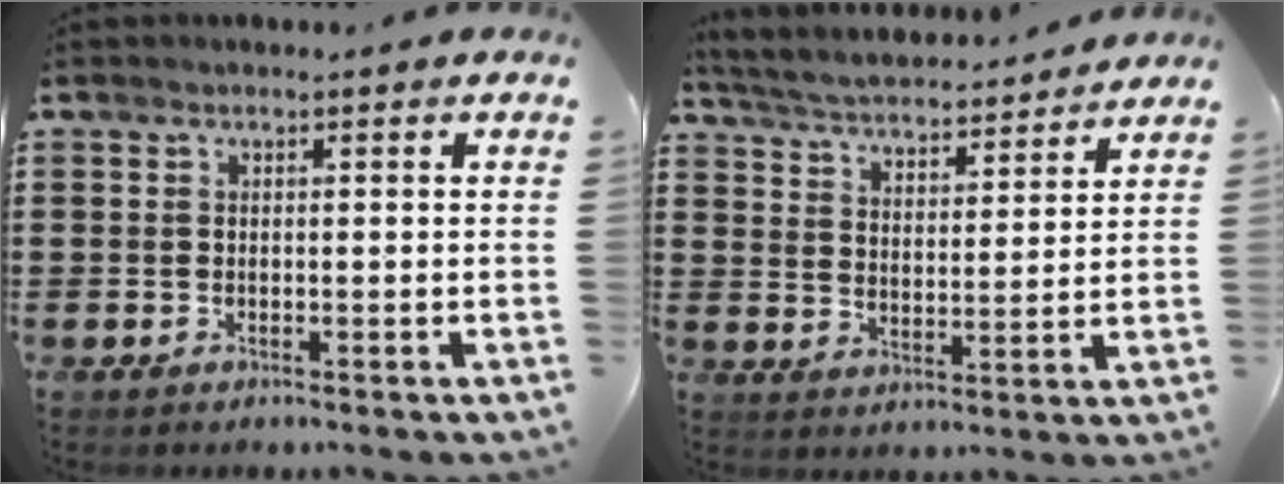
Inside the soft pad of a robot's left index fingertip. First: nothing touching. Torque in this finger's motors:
{"motor_torque": [1.25, -0.89, 0.19, 0.06]}